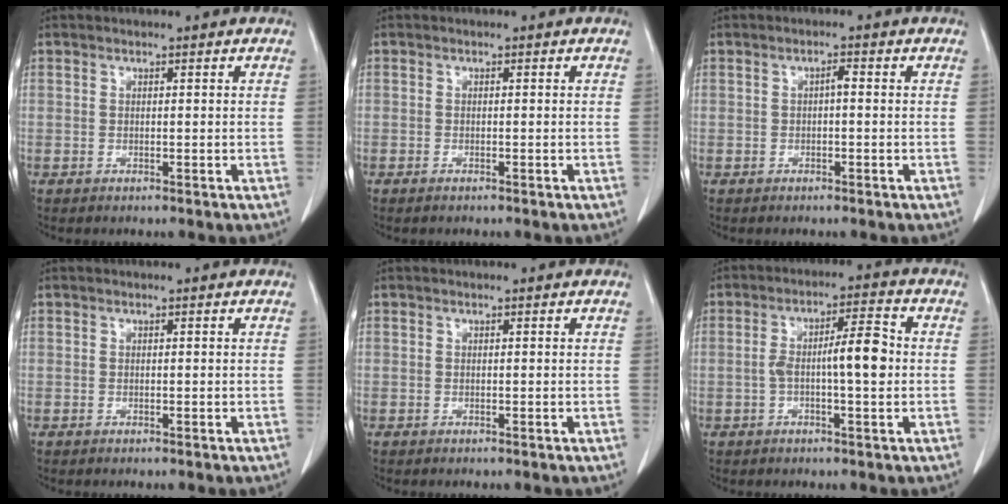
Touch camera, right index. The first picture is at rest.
{"total": 0.7, "force": [-0.6, 0.1, 0.4], "torque": [-0.013, -0.002, -0.008]}
{"total": 1.1, "force": [-0.1, 0.3, 1.1], "torque": [-0.018, 0.003, -0.001]}
{"total": 0.0}
{"total": 0.0}
{"total": 7.5, "force": [-0.4, 1.3, 7.4], "torque": [-0.127, 0.015, -0.011]}